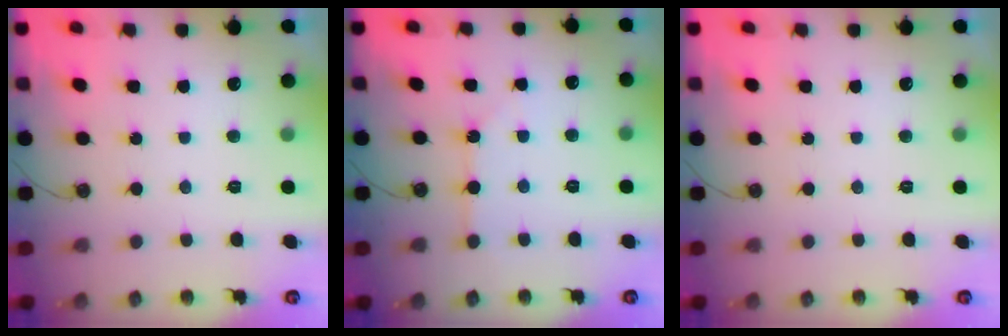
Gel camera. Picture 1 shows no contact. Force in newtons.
{"total": 2.6, "press": 2.5, "slide": 0.4}
{"total": 0.0}